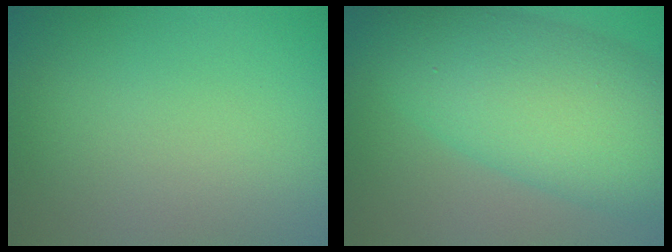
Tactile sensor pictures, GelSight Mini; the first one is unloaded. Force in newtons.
{"total": 10.5, "press": 10.5, "slide": 0.2}